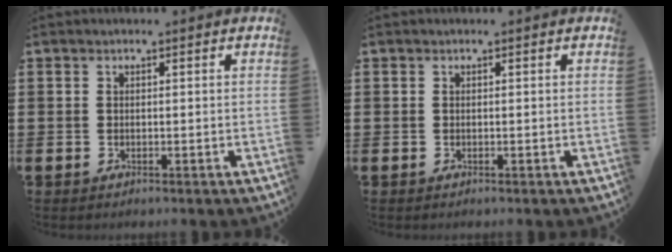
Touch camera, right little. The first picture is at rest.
{"total": 0.0}